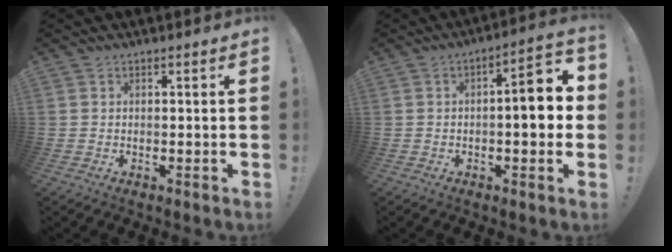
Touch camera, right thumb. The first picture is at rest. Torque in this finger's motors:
{"motor_torque": [0.21, 0.00, 0.13, 0.34, 0.12]}